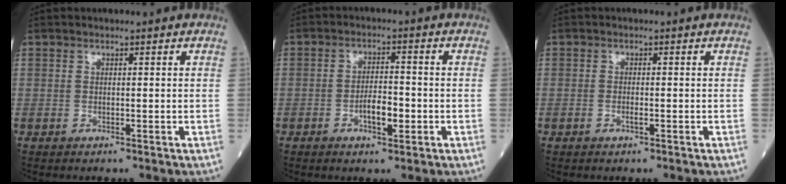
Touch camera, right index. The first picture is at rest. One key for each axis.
{"total": 4.3, "fx": -1.4, "fy": 1.4, "fz": 3.8, "tx": -0.062, "ty": 0.004, "tz": -0.023}
{"total": 1.0, "fx": -0.5, "fy": 0.2, "fz": 0.8, "tx": -0.020, "ty": 0.000, "tz": -0.009}